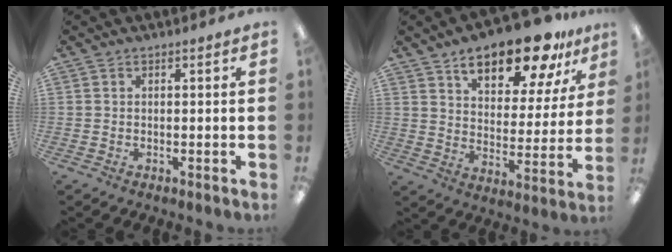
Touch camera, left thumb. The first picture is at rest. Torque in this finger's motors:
{"motor_torque": [0.66, 0.70, 1.25, -1.53, 0.14]}